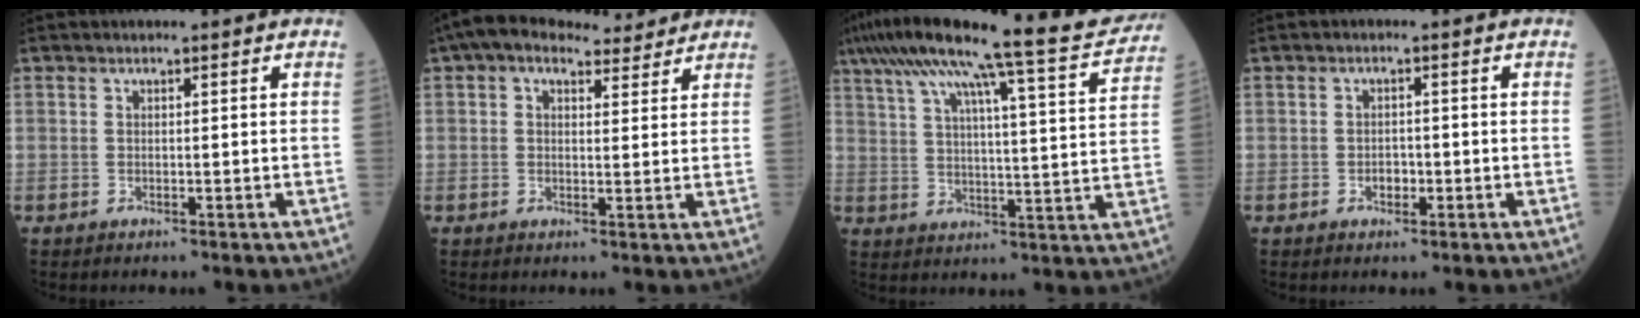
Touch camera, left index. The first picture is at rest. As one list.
[{"total": 7.4, "force": [5.9, 3.1, 3.1], "torque": [-0.053, 0.039, 0.089]}, {"total": 21.8, "force": [18.4, 0.5, 11.6], "torque": [-0.202, -0.008, 0.253]}, {"total": 1.8, "force": [-0.8, 1.2, 1.0], "torque": [-0.012, 0.006, -0.011]}]